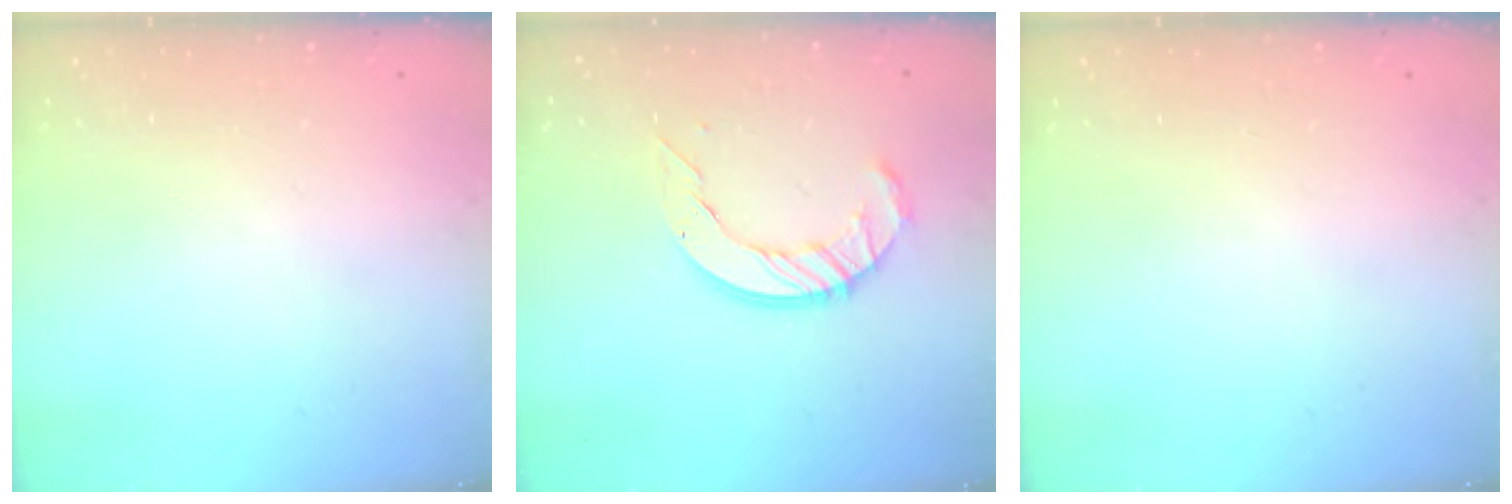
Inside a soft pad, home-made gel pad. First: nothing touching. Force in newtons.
{"total": 10.8, "press": 10.8, "slide": 1.0}
{"total": 0.0}